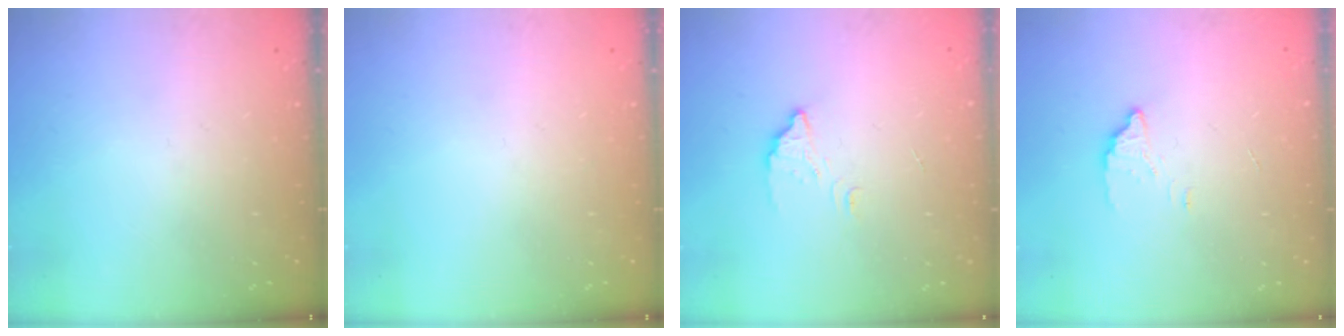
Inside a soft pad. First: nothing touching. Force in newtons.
{"total": 0.0}
{"total": 3.5, "press": 3.5, "slide": 0.5}
{"total": 1.9, "press": 1.9, "slide": 0.0}